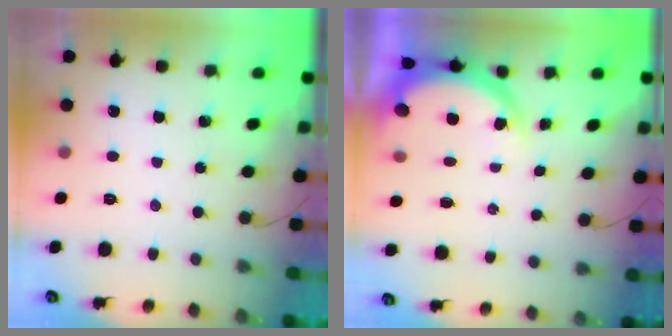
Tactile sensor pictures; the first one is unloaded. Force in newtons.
{"total": 4.0, "press": 4.0, "slide": 0.6}